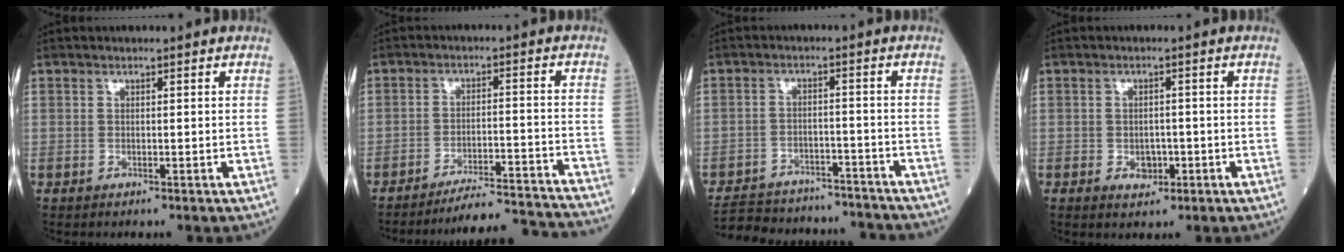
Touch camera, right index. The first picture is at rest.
{"total": 16.2, "force": [-15.9, -1.3, 2.9], "torque": [-0.026, -0.006, -0.211]}
{"total": 16.9, "force": [-15.8, 4.3, 4.1], "torque": [-0.094, 0.009, -0.218]}
{"total": 2.8, "force": [-0.9, 2.0, 1.7], "torque": [-0.020, 0.002, -0.007]}